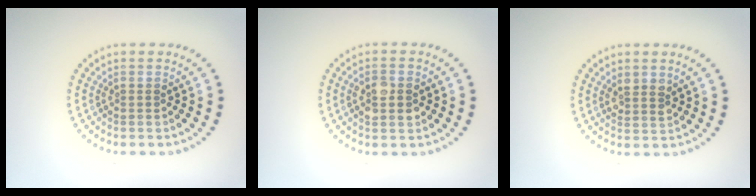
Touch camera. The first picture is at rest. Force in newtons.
{"total": 2.8, "press": 2.8, "slide": 0.2}
{"total": 1.7, "press": 1.5, "slide": 0.7}